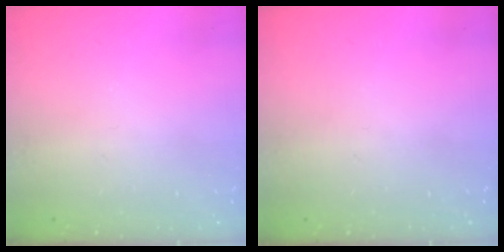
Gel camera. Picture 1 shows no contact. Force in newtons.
{"total": 0.0}